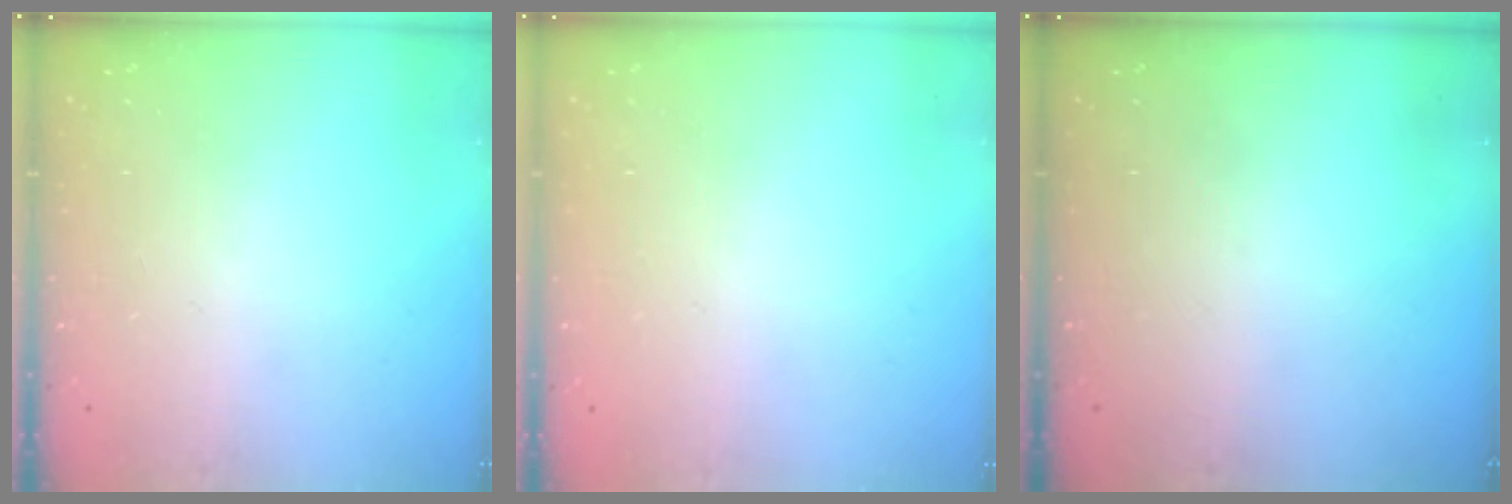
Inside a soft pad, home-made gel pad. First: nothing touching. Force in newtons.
{"total": 2.4, "press": 2.4, "slide": 0.2}
{"total": 0.0}